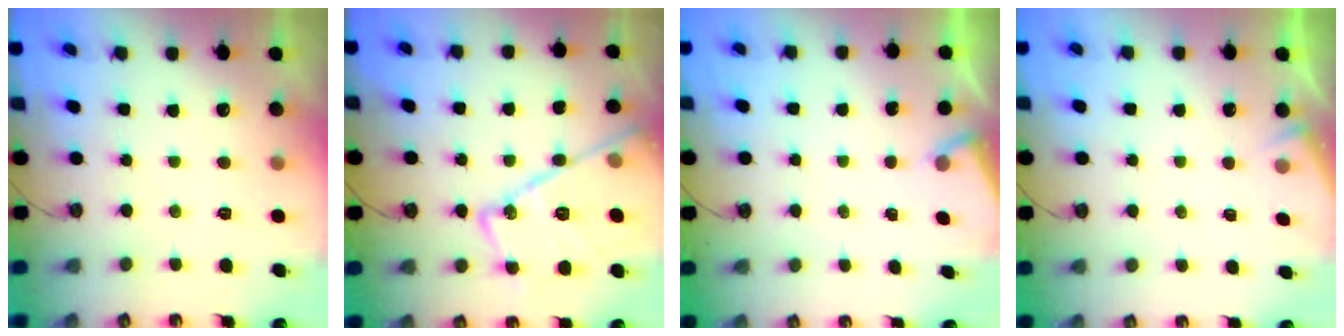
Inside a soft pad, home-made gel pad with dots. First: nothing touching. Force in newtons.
{"total": 20.4, "press": 20.4, "slide": 1.6}
{"total": 2.3, "press": 2.3, "slide": 0.4}
{"total": 3.4, "press": 3.4, "slide": 0.5}